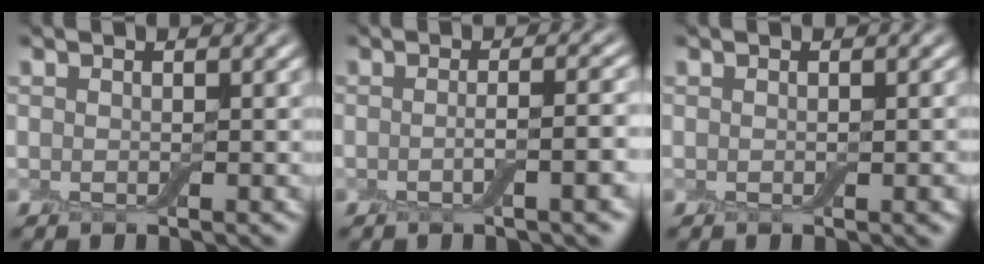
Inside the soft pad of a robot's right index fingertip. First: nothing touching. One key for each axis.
{"total": 4.5, "fx": -0.9, "fy": 1.3, "fz": 4.2, "tx": -0.046, "ty": 0.005, "tz": -0.017}
{"total": 1.0, "fx": -0.2, "fy": 0.2, "fz": 1.0, "tx": -0.012, "ty": -0.001, "tz": -0.001}